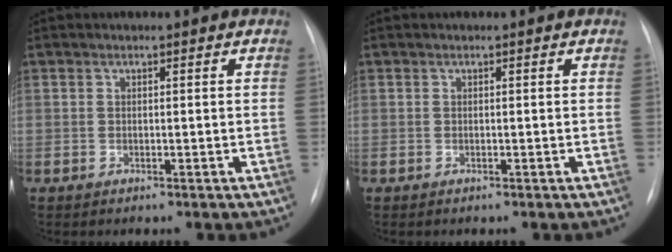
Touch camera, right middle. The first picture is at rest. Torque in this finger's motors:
{"motor_torque": [0.18, -0.24, 0.03, 0.00]}